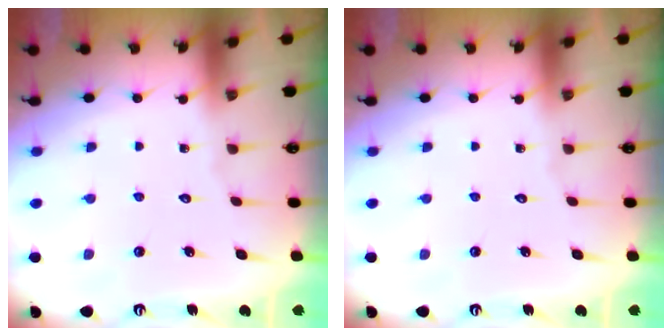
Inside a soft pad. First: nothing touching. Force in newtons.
{"total": 0.0}